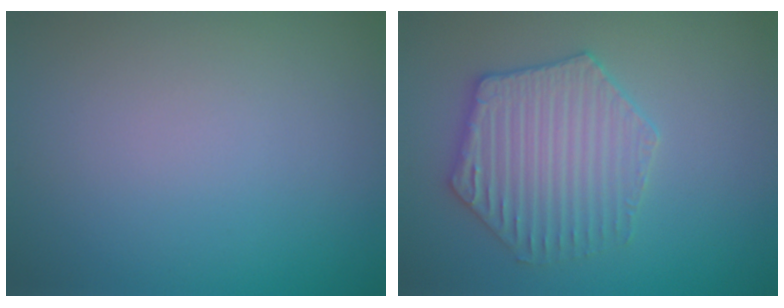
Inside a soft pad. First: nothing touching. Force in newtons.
{"total": 4.1, "press": 3.9, "slide": 1.0}